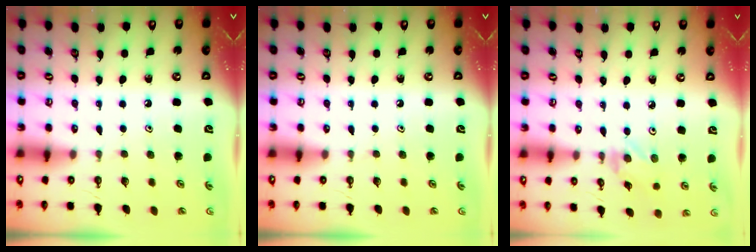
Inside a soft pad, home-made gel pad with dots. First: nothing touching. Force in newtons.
{"total": 0.0}
{"total": 0.8, "press": 0.8, "slide": 0.1}